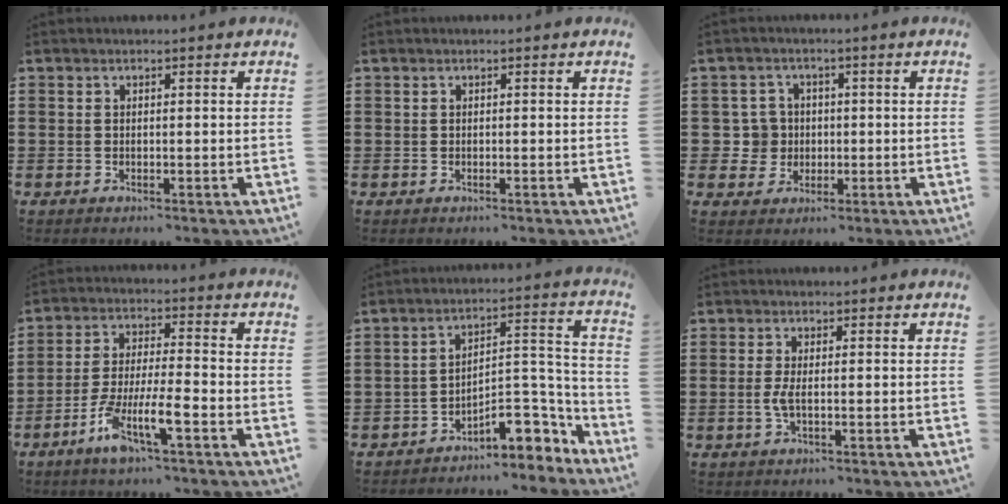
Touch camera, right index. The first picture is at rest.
{"total": 0.0}
{"total": 4.4, "force": [-0.1, 4.3, 1.0], "torque": [-0.041, 0.013, -0.004]}
{"total": 8.4, "force": [-4.8, 1.2, 6.9], "torque": [-0.145, -0.009, -0.092]}
{"total": 9.2, "force": [-6.4, 4.0, 5.3], "torque": [-0.062, 0.012, -0.116]}
{"total": 2.4, "force": [-0.4, 0.4, 2.3], "torque": [-0.058, -0.007, -0.013]}